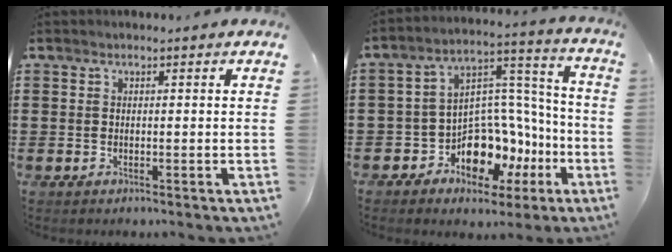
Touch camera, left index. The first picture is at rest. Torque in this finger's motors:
{"motor_torque": [1.58, 0.56, 0.72, 0.14]}